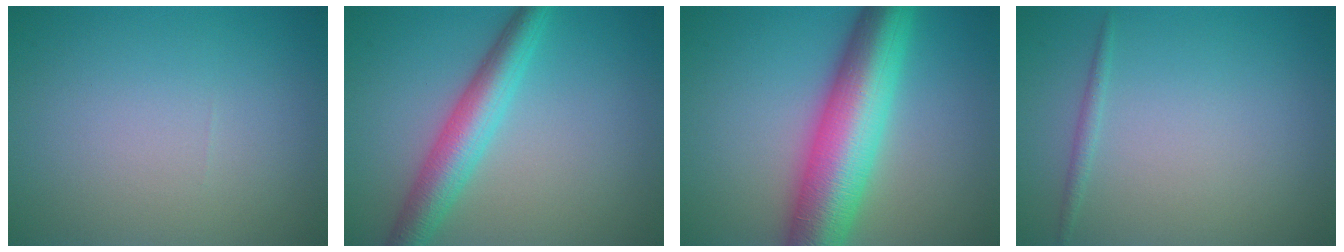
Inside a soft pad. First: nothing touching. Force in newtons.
{"total": 5.0, "press": 5.0, "slide": 0.0}
{"total": 10.6, "press": 10.6, "slide": 0.1}
{"total": 0.8, "press": 0.8, "slide": 0.1}